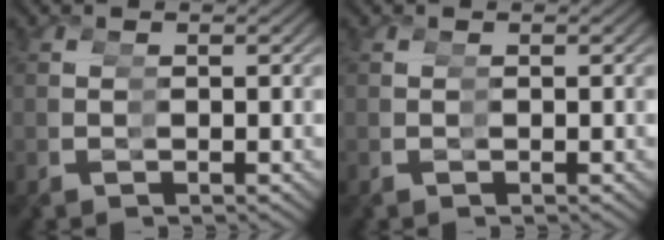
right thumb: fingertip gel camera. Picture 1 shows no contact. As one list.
[{"total": 0.0}]